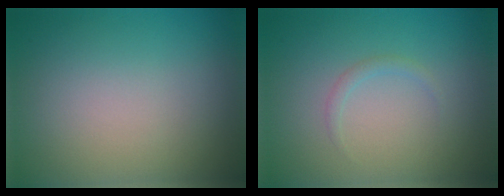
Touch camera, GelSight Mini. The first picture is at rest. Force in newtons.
{"total": 0.8, "press": 0.8, "slide": 0.1}